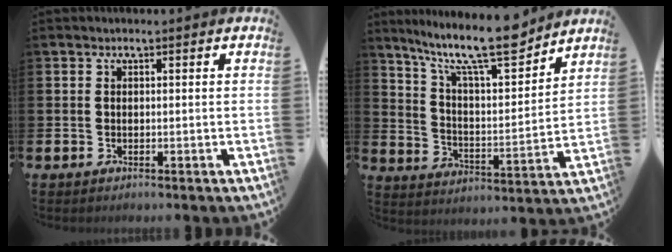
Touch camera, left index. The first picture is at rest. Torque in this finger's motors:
{"motor_torque": [0.27, -0.54, 0.86, 0.21]}